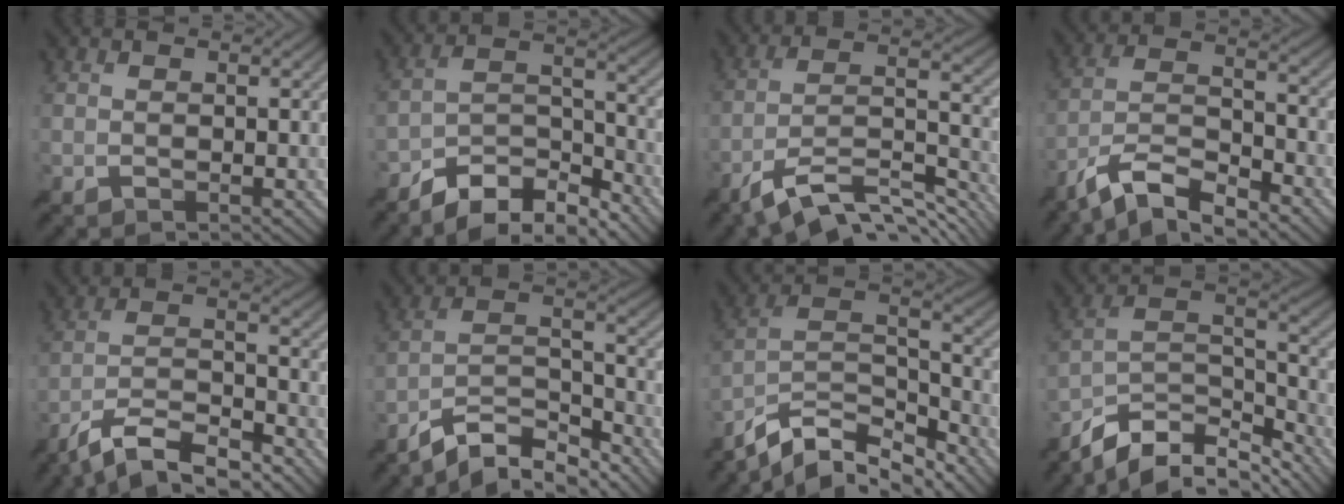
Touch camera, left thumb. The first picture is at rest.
{"total": 10.0, "force": [-8.4, 3.2, 4.4], "torque": [-0.070, 0.011, -0.160]}
{"total": 12.9, "force": [-9.3, 3.4, 8.3], "torque": [-0.161, -0.005, -0.168]}
{"total": 9.7, "force": [-7.8, 2.4, 5.3], "torque": [-0.099, 0.005, -0.158]}
{"total": 10.7, "force": [-8.7, 2.5, 5.7], "torque": [-0.108, 0.002, -0.165]}
{"total": 10.2, "force": [-8.5, 2.6, 5.1], "torque": [-0.092, 0.007, -0.162]}
{"total": 12.7, "force": [-9.9, 4.5, 6.5], "torque": [-0.142, -0.003, -0.177]}
{"total": 11.9, "force": [-9.0, 4.7, 6.1], "torque": [-0.121, -0.004, -0.162]}